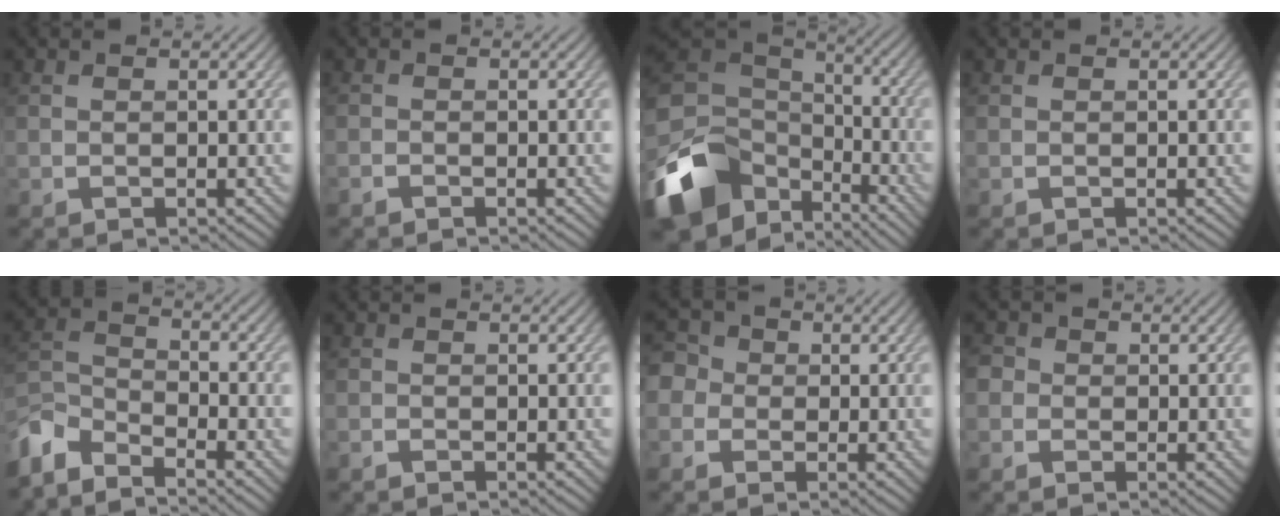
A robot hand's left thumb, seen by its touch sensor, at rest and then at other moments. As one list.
[{"total": 0.9, "force": [-0.8, 0.2, 0.2], "torque": [-0.006, 0.002, -0.018]}, {"total": 16.5, "force": [-7.3, 11.1, 9.8], "torque": [-0.282, -0.041, -0.112]}, {"total": 0.0}, {"total": 7.0, "force": [-6.0, 2.1, 2.8], "torque": [-0.071, -0.004, -0.136]}, {"total": 0.6, "force": [-0.5, 0.1, 0.1], "torque": [-0.004, 0.003, -0.011]}, {"total": 4.4, "force": [-0.5, 4.2, 1.4], "torque": [-0.059, 0.007, -0.031]}, {"total": 2.5, "force": [0.0, 2.4, 0.5], "torque": [-0.007, 0.011, -0.030]}]